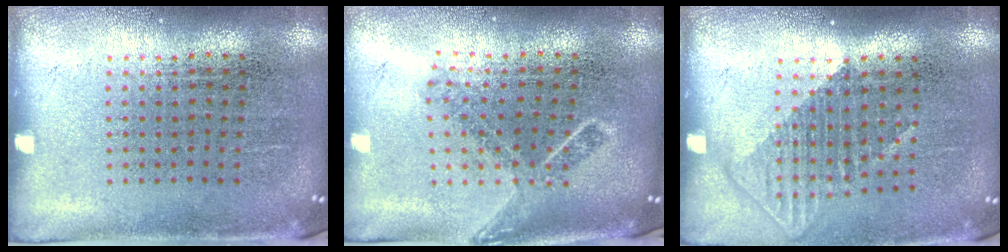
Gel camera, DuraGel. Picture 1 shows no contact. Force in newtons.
{"total": 1.8, "press": 1.4, "slide": 1.2}
{"total": 1.3, "press": 1.0, "slide": 0.8}